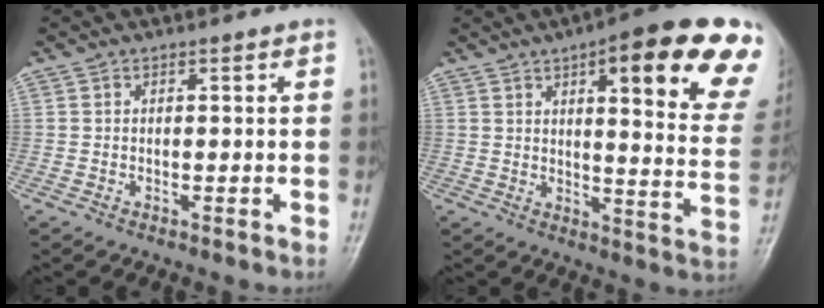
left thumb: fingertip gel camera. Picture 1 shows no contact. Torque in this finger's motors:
{"motor_torque": [0.73, 0.67, 1.75, -1.02, 0.17]}